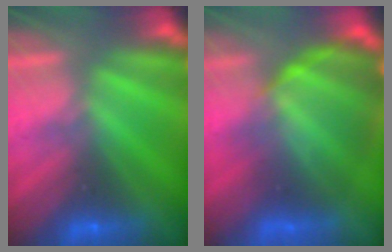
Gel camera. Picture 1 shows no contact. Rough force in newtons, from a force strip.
{"total": 7.5}